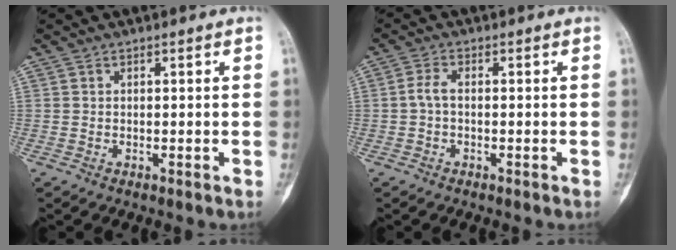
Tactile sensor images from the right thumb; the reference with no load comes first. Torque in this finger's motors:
{"motor_torque": [0.23, 0.38, 0.18, -0.39, -0.02]}